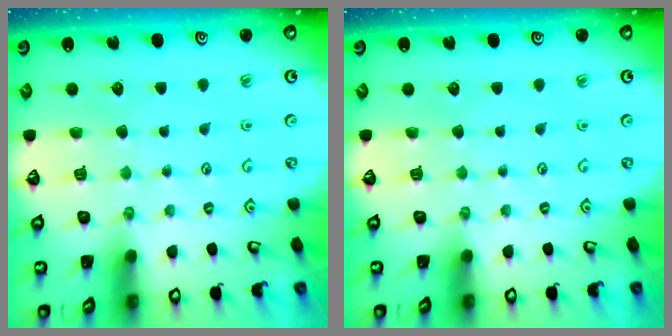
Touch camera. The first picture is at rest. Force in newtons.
{"total": 0.0}